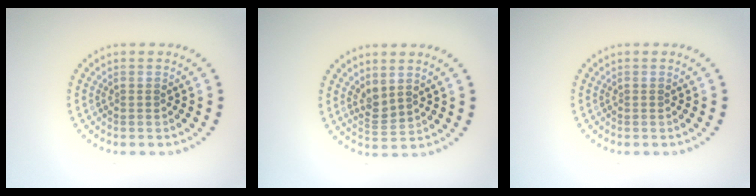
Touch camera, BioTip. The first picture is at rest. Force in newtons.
{"total": 1.9, "press": 1.6, "slide": 0.9}
{"total": 0.0}